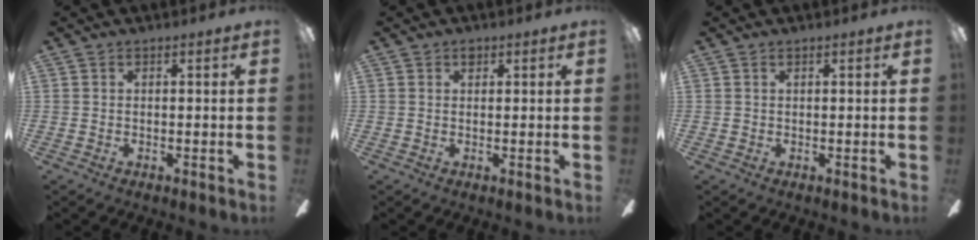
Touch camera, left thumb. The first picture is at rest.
{"total": 1.2, "force": [0.8, 0.7, 0.6], "torque": [-0.005, 0.000, 0.013]}
{"total": 0.7, "force": [0.3, 0.5, 0.4], "torque": [-0.009, 0.003, 0.006]}